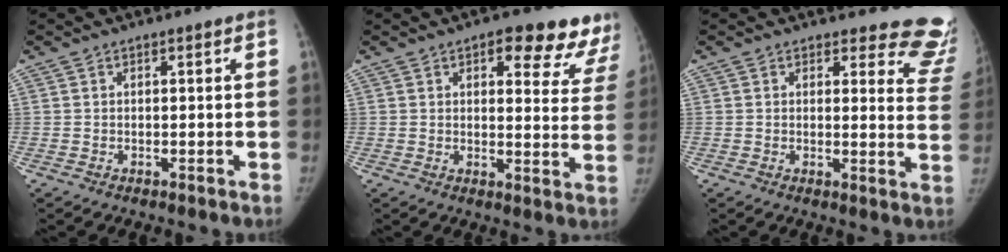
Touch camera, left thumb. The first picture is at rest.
{"total": 13.9, "force": [9.4, 5.7, 8.6], "torque": [-0.047, -0.039, 0.095]}
{"total": 12.1, "force": [11.5, 3.8, 0.4], "torque": [0.057, -0.113, 0.082]}